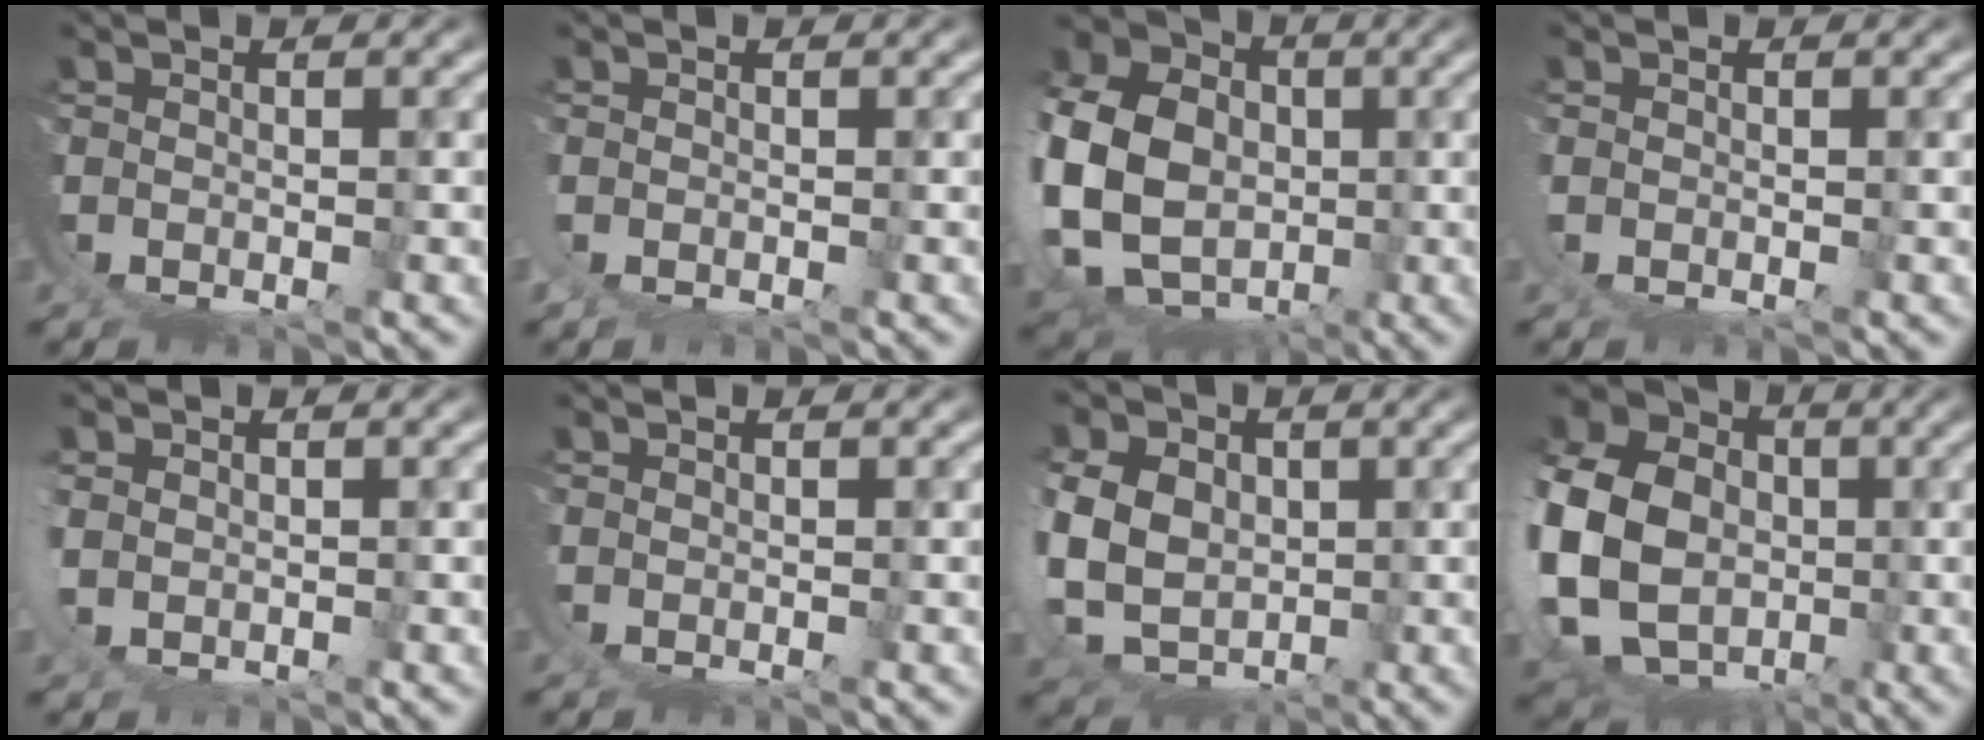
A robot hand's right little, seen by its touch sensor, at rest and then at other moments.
{"total": 0.8, "force": [-0.2, 0.2, 0.8], "torque": [-0.023, -0.007, 0.000]}
{"total": 13.4, "force": [-0.7, 10.7, 8.0], "torque": [-0.194, -0.054, 0.004]}
{"total": 0.6, "force": [0.4, -0.4, -0.2], "torque": [0.005, 0.001, 0.008]}
{"total": 1.4, "force": [0.8, 0.3, 1.0], "torque": [-0.040, -0.013, 0.028]}
{"total": 0.5, "force": [0.4, -0.1, 0.3], "torque": [-0.010, -0.003, 0.010]}
{"total": 8.3, "force": [-0.3, 6.7, 4.9], "torque": [-0.130, -0.042, 0.014]}
{"total": 16.9, "force": [-0.3, 14.0, 9.4], "torque": [-0.218, -0.047, -0.003]}